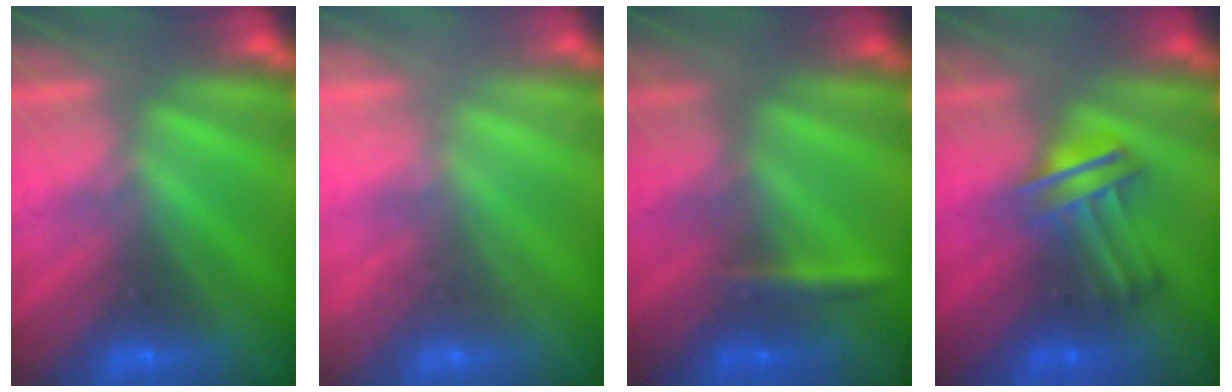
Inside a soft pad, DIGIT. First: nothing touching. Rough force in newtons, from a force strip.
{"total": 2.1}
{"total": 2.3}
{"total": 3.4}